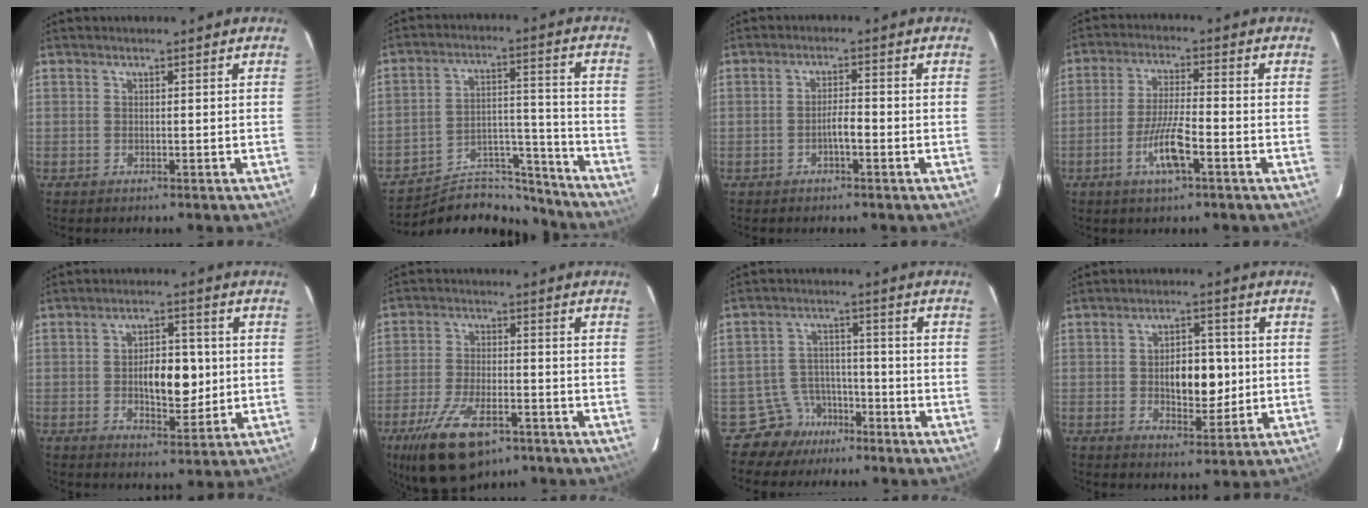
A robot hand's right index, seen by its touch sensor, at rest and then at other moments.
{"total": 12.5, "force": [-12.1, 3.1, 0.3], "torque": [0.010, 0.058, -0.192]}
{"total": 2.5, "force": [-1.0, 0.5, 2.2], "torque": [-0.035, 0.004, -0.017]}
{"total": 7.4, "force": [-3.2, 0.9, 6.6], "torque": [-0.130, -0.005, -0.059]}
{"total": 8.1, "force": [-0.2, 3.7, 7.2], "torque": [-0.115, 0.009, 0.002]}
{"total": 12.7, "force": [-7.9, 5.1, 8.6], "torque": [-0.171, -0.014, -0.131]}
{"total": 6.4, "force": [-4.2, 4.7, -0.4], "torque": [0.014, 0.021, -0.068]}
{"total": 8.1, "force": [-0.1, 4.0, 7.0], "torque": [-0.109, 0.008, 0.006]}